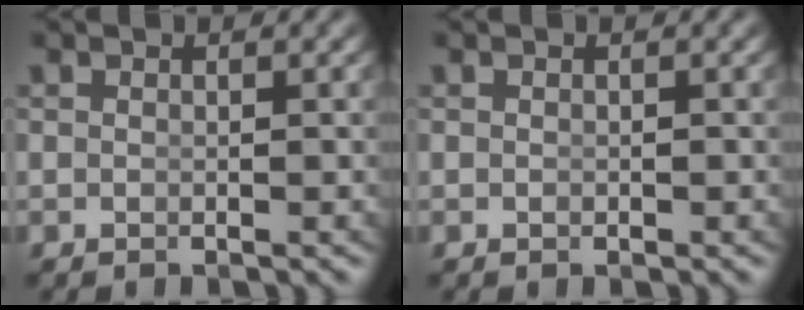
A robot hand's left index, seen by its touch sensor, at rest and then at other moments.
{"total": 0.0}